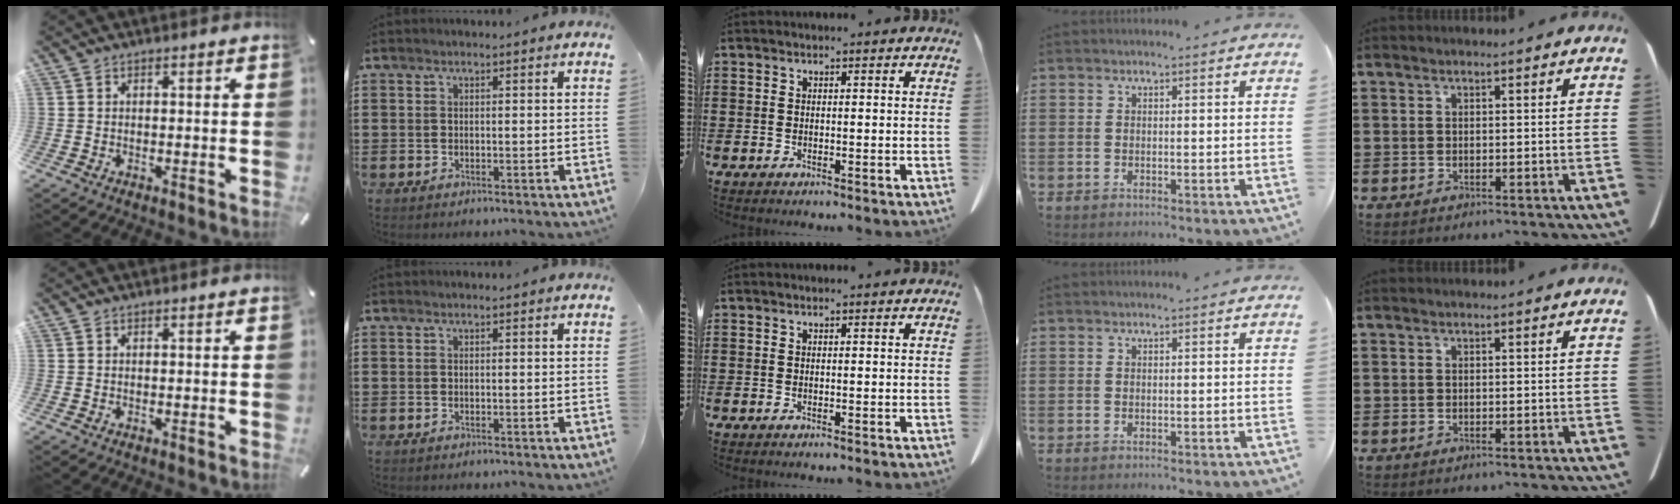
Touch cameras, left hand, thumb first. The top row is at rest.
{}